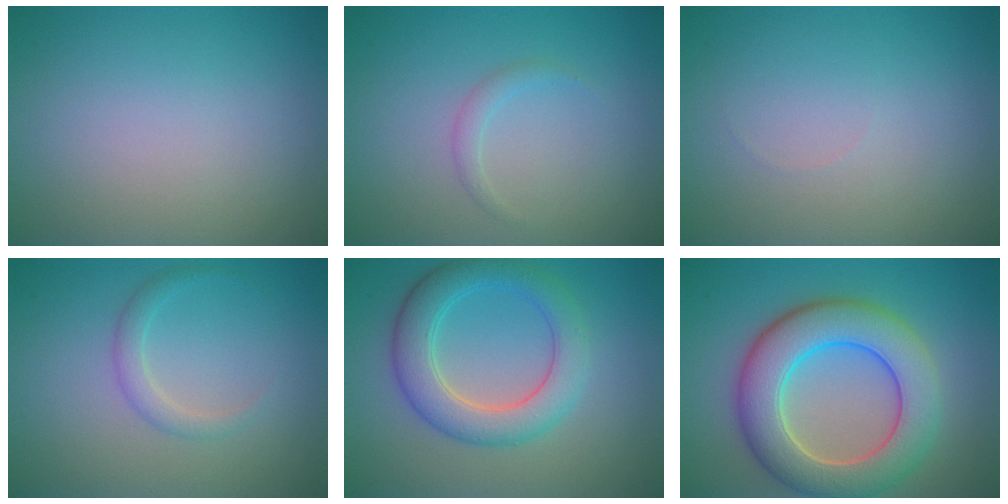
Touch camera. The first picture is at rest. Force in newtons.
{"total": 1.0, "press": 1.0, "slide": 0.1}
{"total": 0.0}
{"total": 1.6, "press": 1.5, "slide": 0.2}
{"total": 5.3, "press": 5.3, "slide": 0.2}
{"total": 8.8, "press": 8.8, "slide": 0.2}